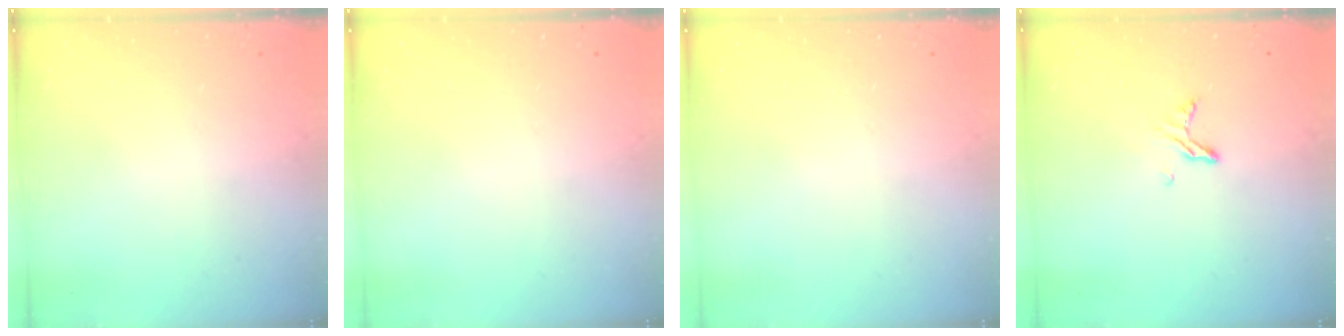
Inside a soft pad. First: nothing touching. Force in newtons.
{"total": 0.0}
{"total": 0.0}
{"total": 5.8, "press": 5.7, "slide": 0.6}